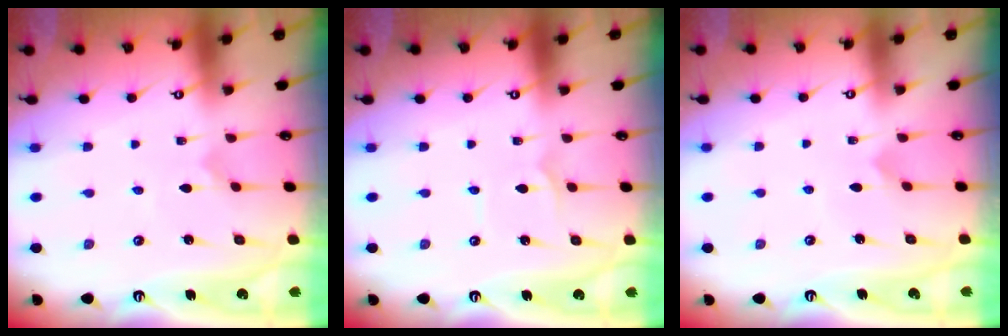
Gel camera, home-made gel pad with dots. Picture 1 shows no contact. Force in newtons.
{"total": 1.7, "press": 1.7, "slide": 0.1}
{"total": 4.7, "press": 4.7, "slide": 0.4}